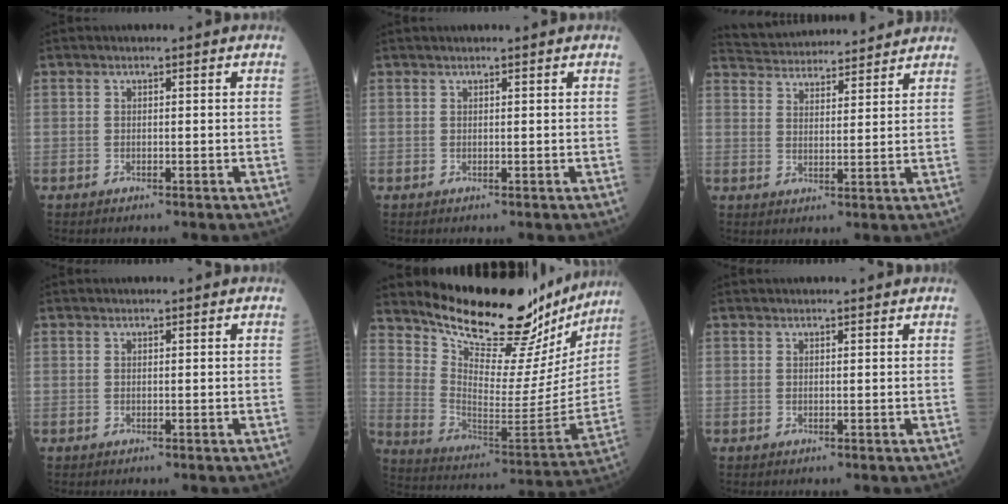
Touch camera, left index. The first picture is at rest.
{"total": 2.6, "force": [2.3, 0.1, 1.2], "torque": [-0.005, 0.025, 0.033]}
{"total": 15.1, "force": [14.4, 2.6, 3.8], "torque": [-0.059, 0.034, 0.216]}
{"total": 2.1, "force": [2.0, 0.3, 0.7], "torque": [-0.003, 0.023, 0.027]}
{"total": 26.5, "force": [23.5, 6.1, 10.5], "torque": [-0.163, -0.080, 0.326]}
{"total": 4.4, "force": [4.2, 0.7, 1.3], "torque": [-0.007, 0.030, 0.051]}